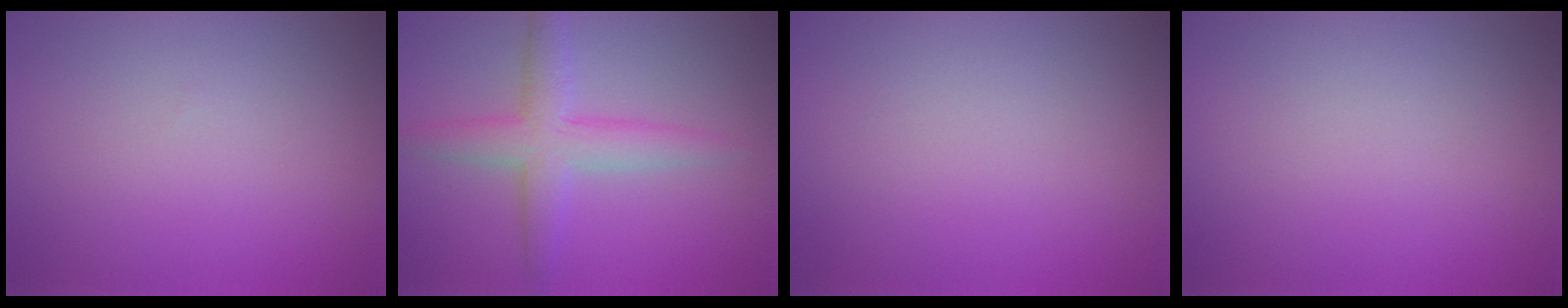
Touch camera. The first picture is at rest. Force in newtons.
{"total": 4.1, "press": 4.1, "slide": 0.0}
{"total": 0.0}
{"total": 0.0}